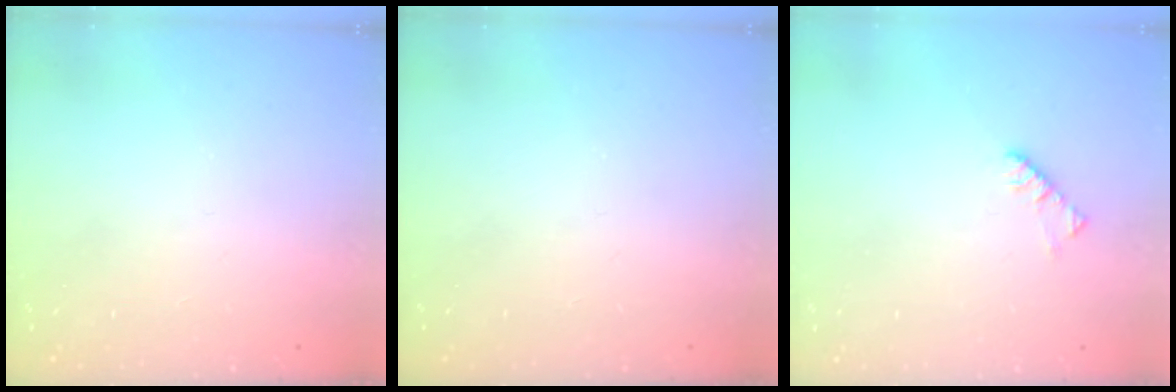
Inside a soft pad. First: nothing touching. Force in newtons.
{"total": 0.0}
{"total": 4.5, "press": 4.5, "slide": 0.5}